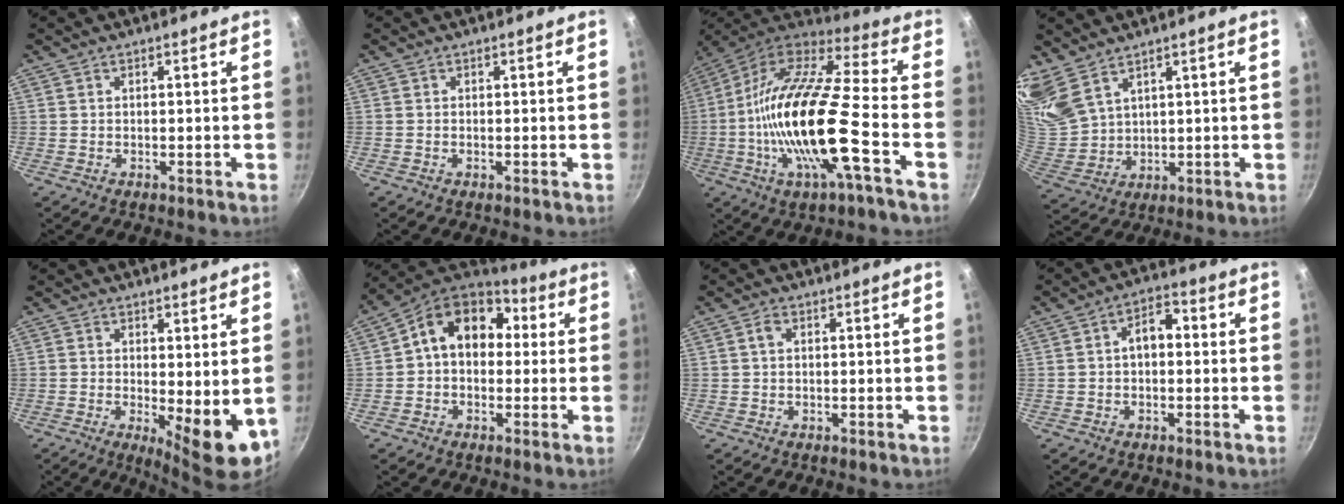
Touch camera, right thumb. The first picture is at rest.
{"total": 0.0}
{"total": 23.7, "force": [-5.7, 5.8, 22.3], "torque": [-0.407, 0.024, -0.124]}
{"total": 10.8, "force": [8.2, 5.0, 5.0], "torque": [-0.100, -0.041, 0.187]}
{"total": 8.2, "force": [-0.4, 2.8, 7.7], "torque": [-0.095, -0.014, 0.003]}
{"total": 14.1, "force": [2.2, 10.5, 9.2], "torque": [-0.110, 0.034, 0.013]}
{"total": 1.5, "force": [0.3, 1.0, 1.1], "torque": [-0.021, 0.007, 0.005]}
{"total": 6.4, "force": [-0.2, 4.3, 4.7], "torque": [-0.043, 0.025, -0.016]}